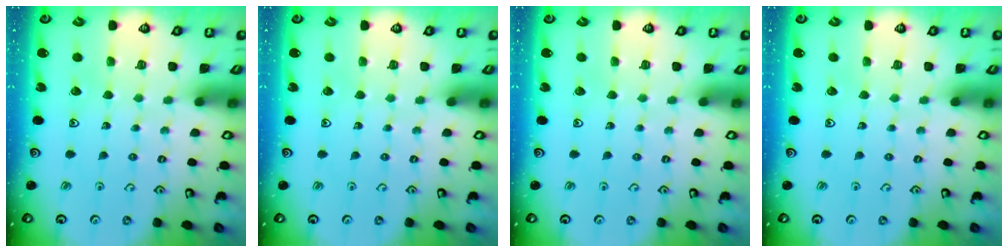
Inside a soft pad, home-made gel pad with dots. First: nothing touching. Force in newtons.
{"total": 0.0}
{"total": 0.0}
{"total": 0.0}